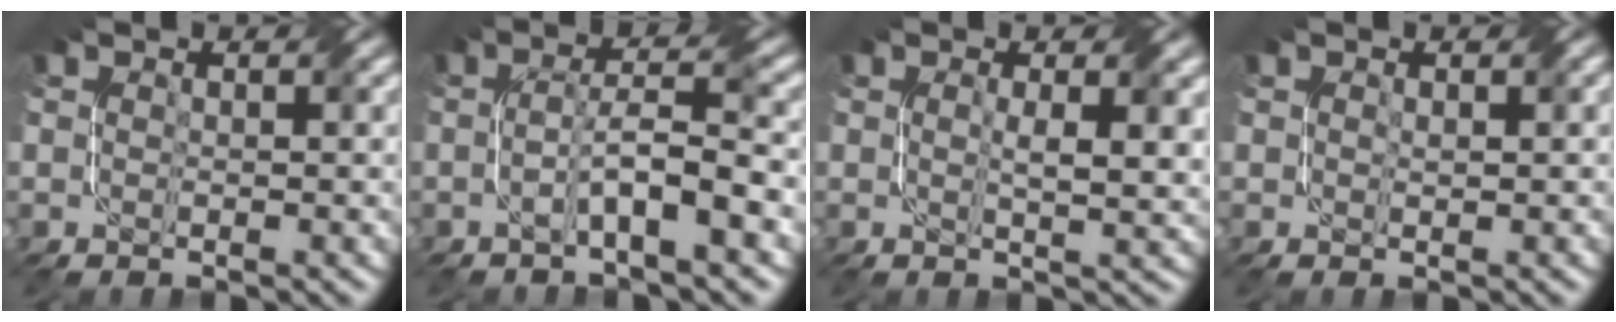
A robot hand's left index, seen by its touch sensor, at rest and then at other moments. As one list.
[{"total": 4.2, "force": [-1.6, 0.4, 3.8], "torque": [-0.068, 0.015, -0.033]}, {"total": 2.5, "force": [0.5, 0.5, 2.4], "torque": [-0.035, -0.001, 0.009]}, {"total": 0.7, "force": [0.3, 0.4, 0.5], "torque": [-0.006, -0.002, 0.008]}]